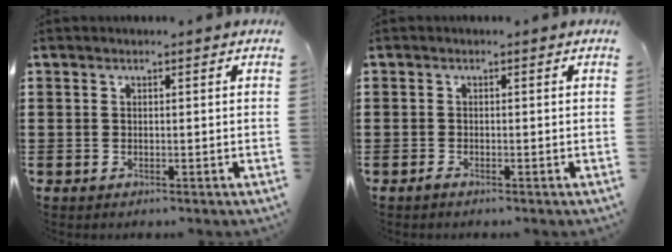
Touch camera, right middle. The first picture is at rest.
{"total": 0.7, "force": [-0.7, 0.0, 0.3], "torque": [-0.009, -0.005, -0.012]}